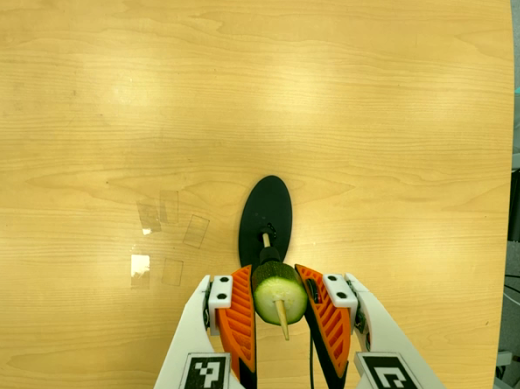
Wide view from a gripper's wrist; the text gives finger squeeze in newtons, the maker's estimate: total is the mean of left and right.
{"total": 9.7, "left": 9.0, "right": 10.4}